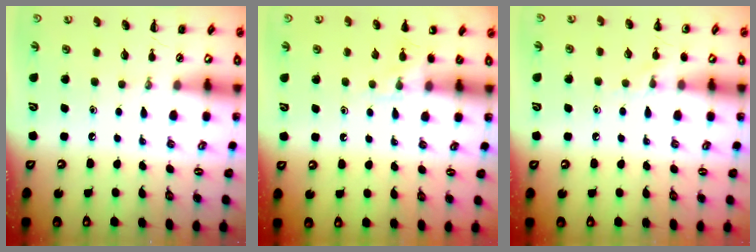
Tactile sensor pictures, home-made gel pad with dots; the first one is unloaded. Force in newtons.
{"total": 5.2, "press": 4.9, "slide": 1.6}
{"total": 5.9, "press": 5.6, "slide": 1.9}